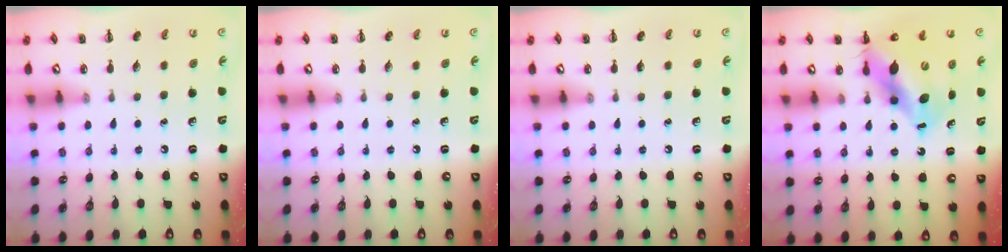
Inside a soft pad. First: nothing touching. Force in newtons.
{"total": 0.0}
{"total": 0.0}
{"total": 12.1, "press": 11.6, "slide": 3.3}